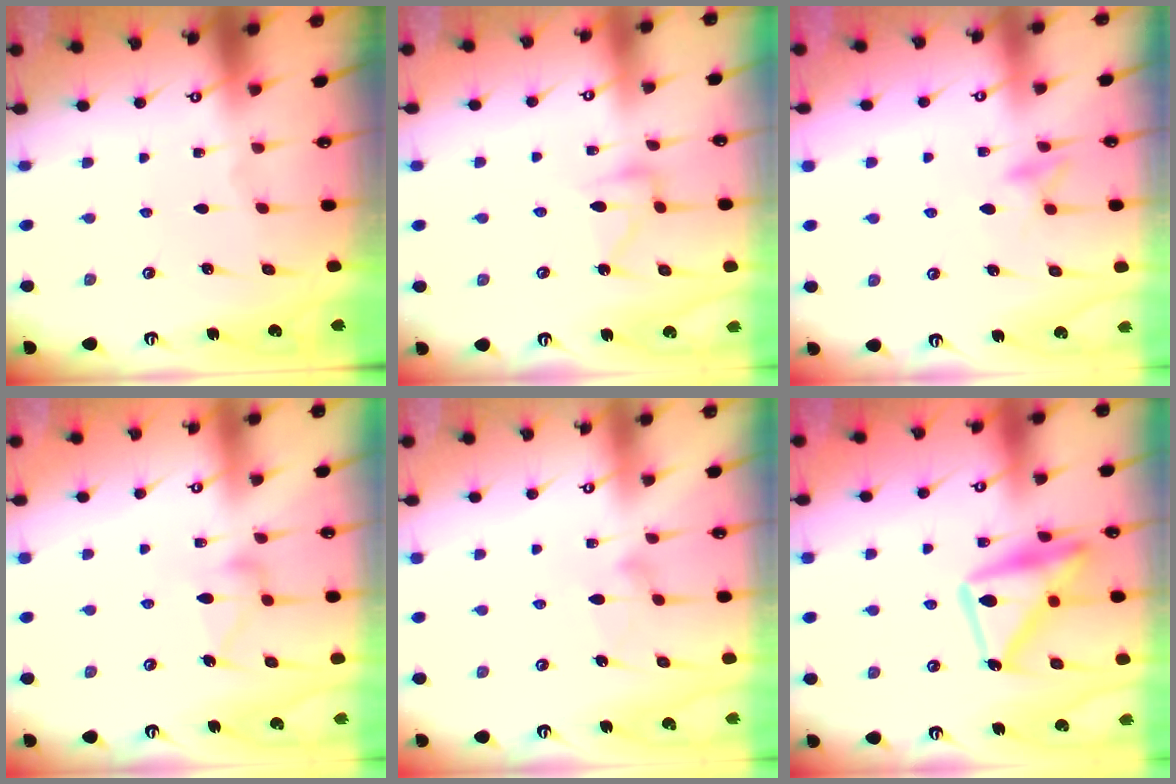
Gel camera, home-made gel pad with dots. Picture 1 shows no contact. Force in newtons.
{"total": 7.1, "press": 7.1, "slide": 0.3}
{"total": 9.9, "press": 9.9, "slide": 0.9}
{"total": 11.2, "press": 11.2, "slide": 0.5}
{"total": 7.7, "press": 7.7, "slide": 0.4}
{"total": 17.7, "press": 17.6, "slide": 1.3}